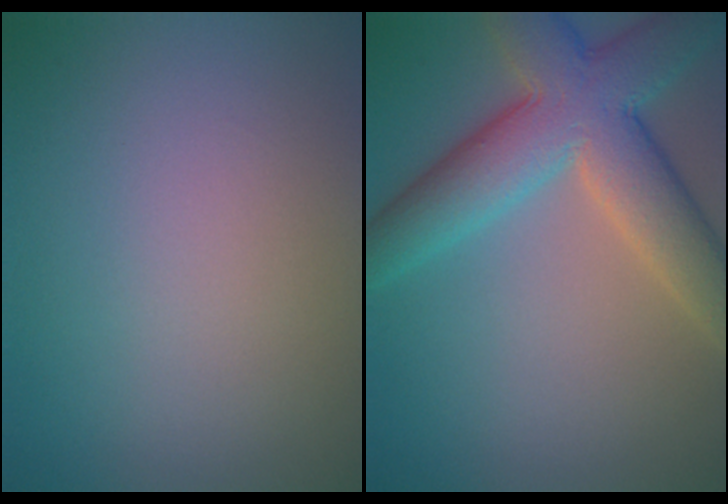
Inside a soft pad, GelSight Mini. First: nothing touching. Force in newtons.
{"total": 8.6, "press": 8.6, "slide": 0.7}